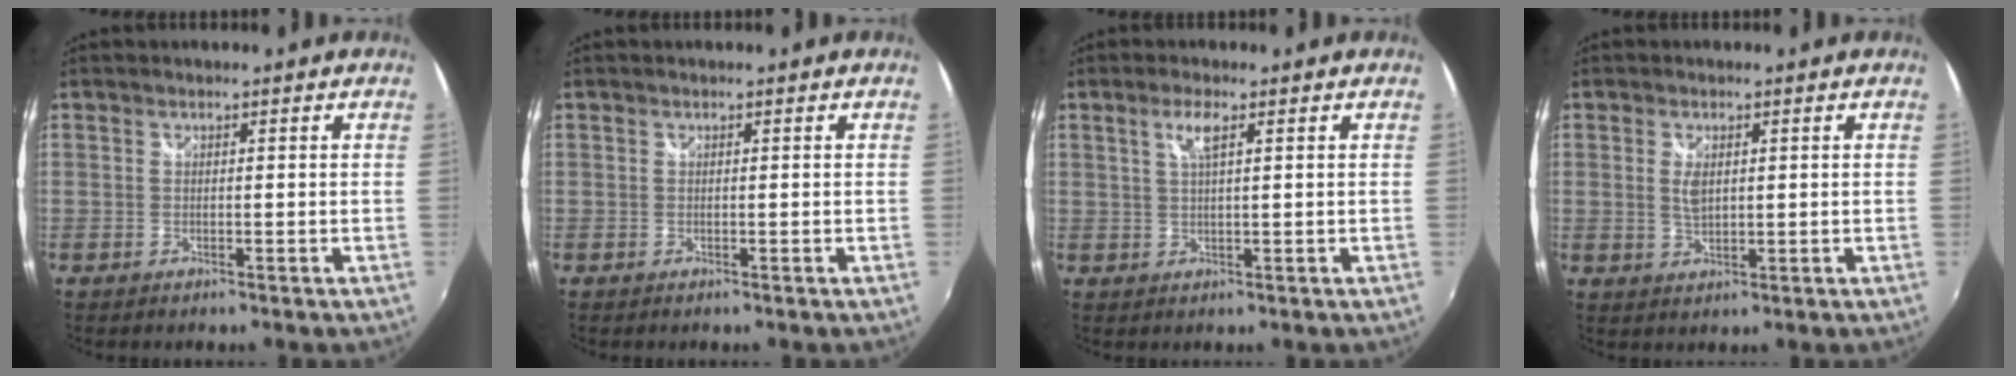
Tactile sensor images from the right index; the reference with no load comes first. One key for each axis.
{"total": 0.0}
{"total": 3.0, "fx": 1.3, "fy": 0.4, "fz": 2.7, "tx": -0.052, "ty": 0.003, "tz": 0.024}
{"total": 3.1, "fx": 0.6, "fy": 1.7, "fz": 2.6, "tx": -0.045, "ty": -0.002, "tz": 0.012}